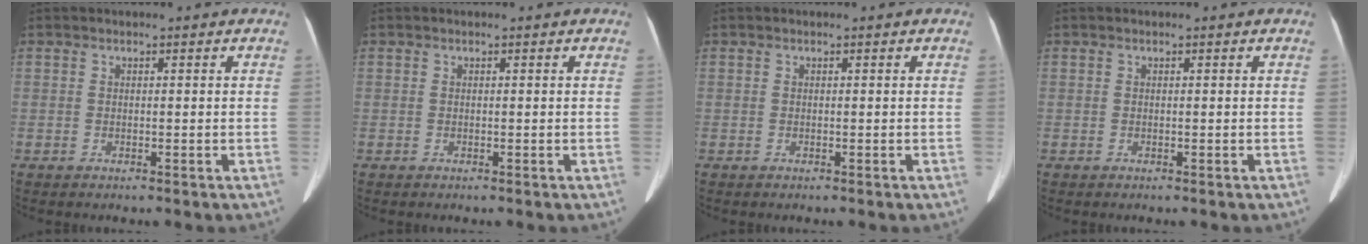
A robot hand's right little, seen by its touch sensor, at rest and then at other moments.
{"total": 0.0}
{"total": 0.0}
{"total": 0.0}